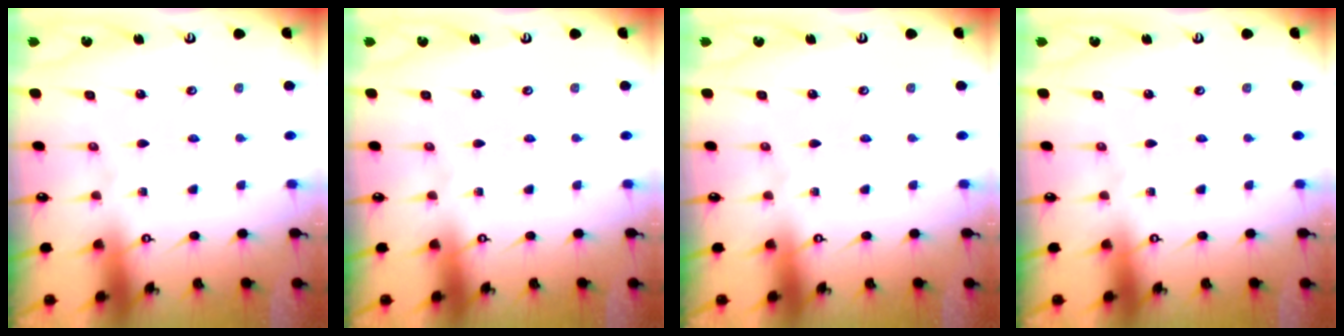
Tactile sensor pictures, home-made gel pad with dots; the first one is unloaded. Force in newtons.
{"total": 0.0}
{"total": 0.0}
{"total": 0.0}